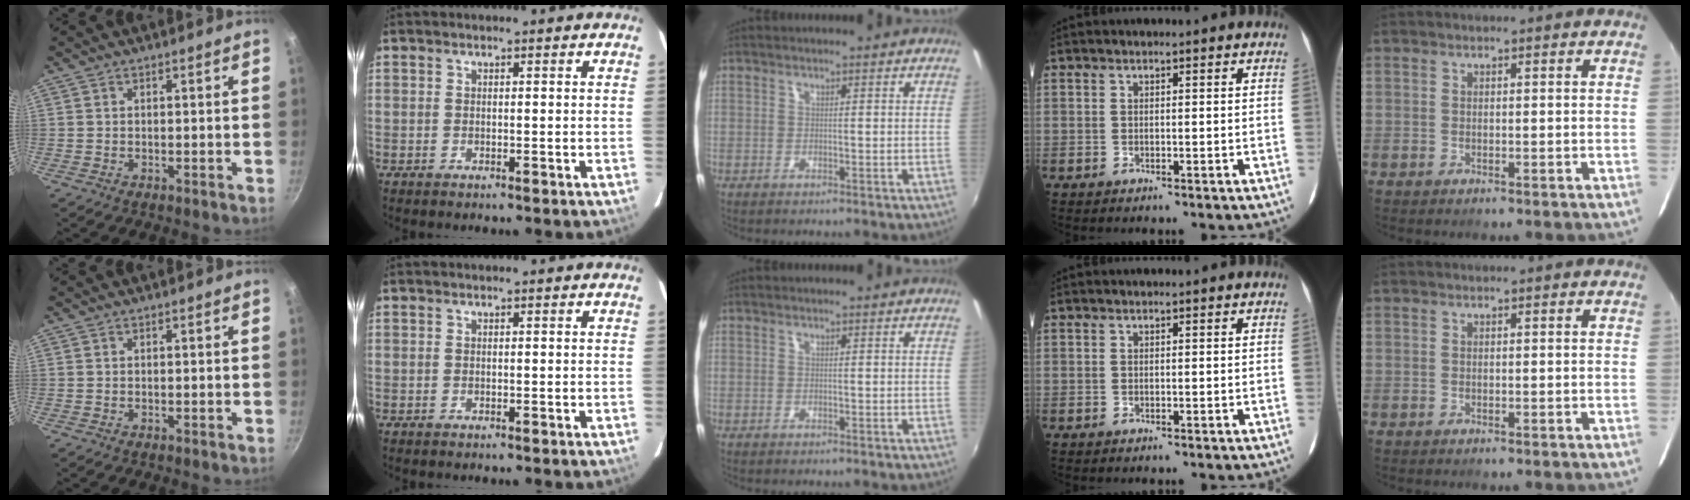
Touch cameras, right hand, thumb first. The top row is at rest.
{}